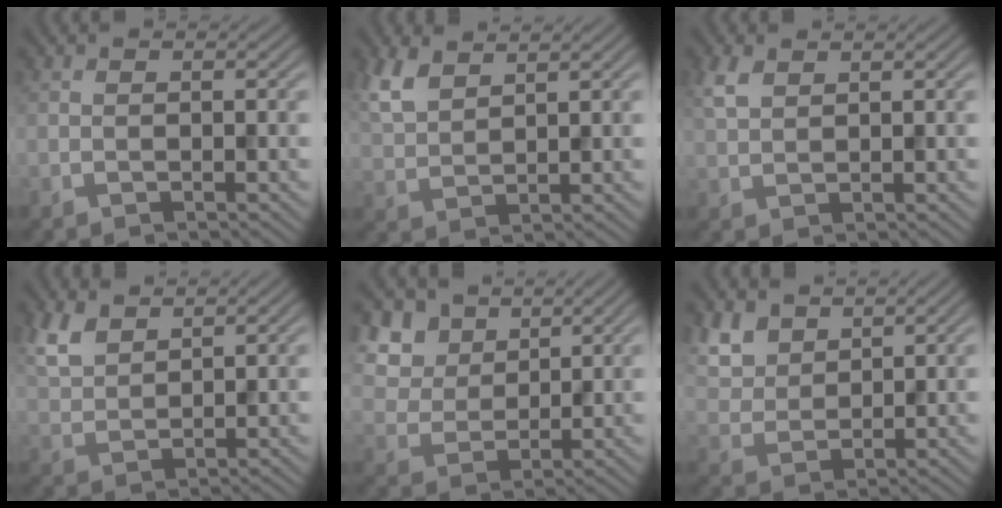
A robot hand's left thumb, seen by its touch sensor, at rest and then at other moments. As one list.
[{"total": 5.3, "force": [3.5, 2.4, 3.2], "torque": [-0.089, 0.006, 0.078]}, {"total": 2.7, "force": [1.6, 1.4, 1.8], "torque": [-0.050, 0.006, 0.036]}, {"total": 5.4, "force": [3.6, 2.6, 3.1], "torque": [-0.085, 0.004, 0.081]}, {"total": 8.0, "force": [4.4, 5.6, 3.7], "torque": [-0.130, -0.005, 0.092]}, {"total": 6.1, "force": [3.8, 3.7, 3.0], "torque": [-0.086, -0.001, 0.080]}]